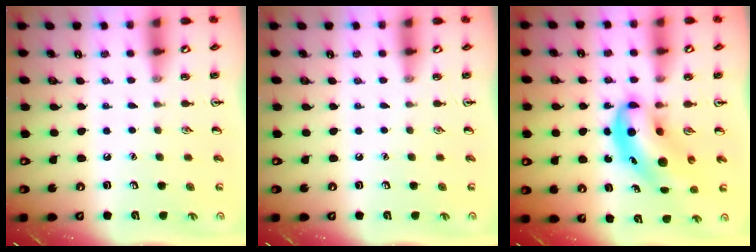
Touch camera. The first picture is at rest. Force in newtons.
{"total": 0.0}
{"total": 9.0, "press": 8.7, "slide": 2.6}